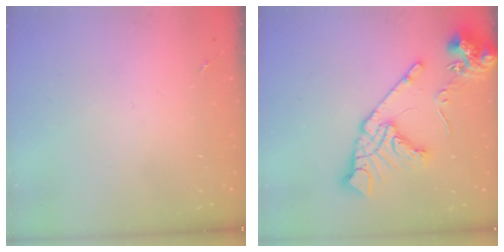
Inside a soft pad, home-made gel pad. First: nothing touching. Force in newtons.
{"total": 18.2, "press": 18.0, "slide": 2.5}